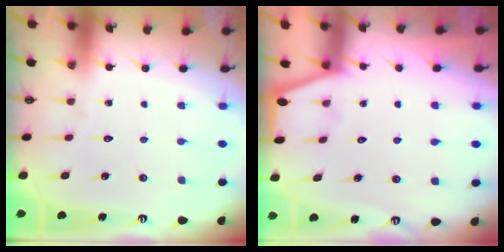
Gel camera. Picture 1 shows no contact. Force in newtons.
{"total": 0.7, "press": 0.6, "slide": 0.2}